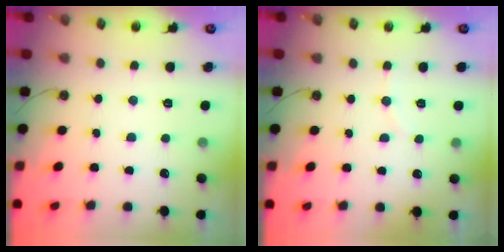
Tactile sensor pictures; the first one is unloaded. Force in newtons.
{"total": 3.2, "press": 3.2, "slide": 0.6}